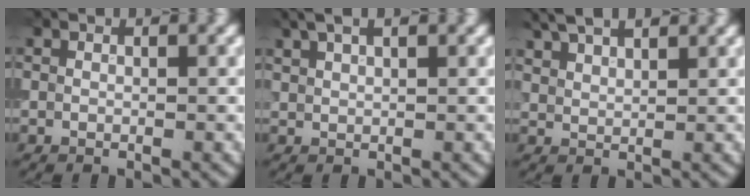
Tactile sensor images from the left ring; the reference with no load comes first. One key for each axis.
{"total": 3.2, "fx": 2.2, "fy": 1.0, "fz": 2.0, "tx": -0.031, "ty": 0.012, "tz": 0.033}
{"total": 4.6, "fx": 3.6, "fy": 1.4, "fz": 2.3, "tx": -0.043, "ty": 0.017, "tz": 0.052}